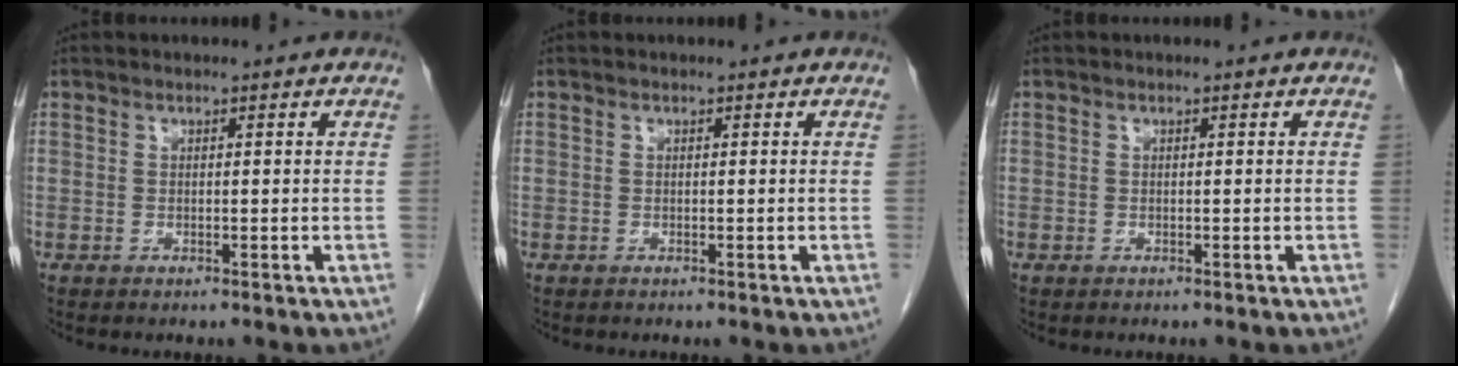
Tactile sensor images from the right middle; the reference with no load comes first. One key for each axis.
{"total": 0.0}
{"total": 0.0}